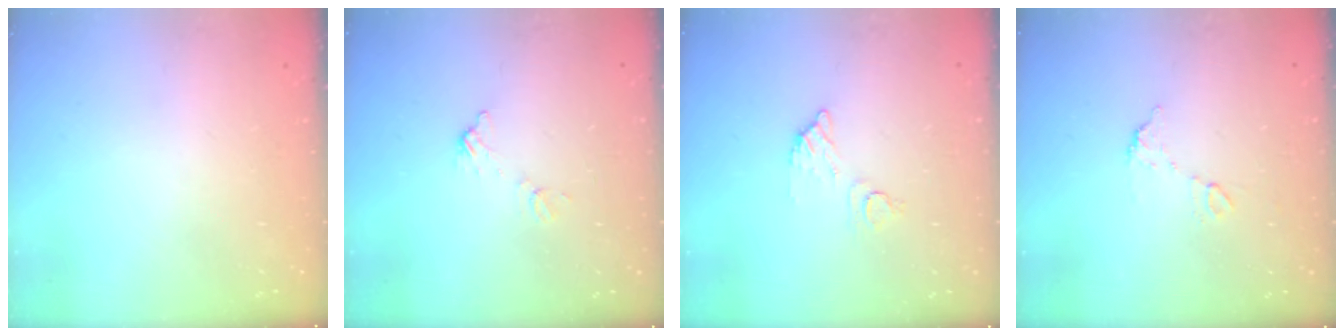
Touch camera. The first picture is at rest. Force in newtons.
{"total": 6.8, "press": 6.7, "slide": 0.4}
{"total": 5.6, "press": 5.6, "slide": 0.3}
{"total": 5.8, "press": 5.8, "slide": 0.3}